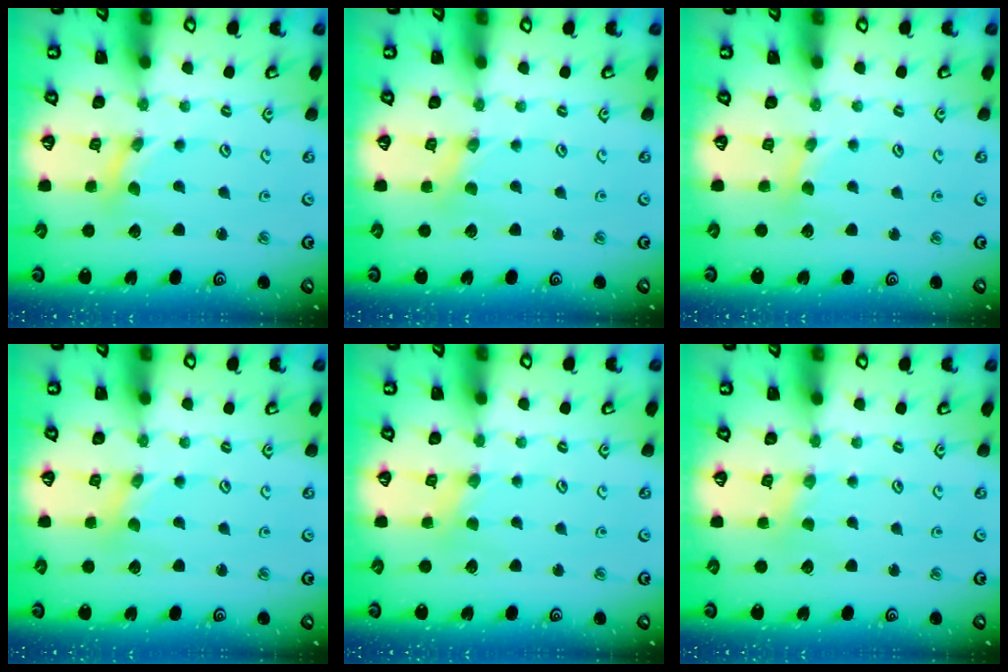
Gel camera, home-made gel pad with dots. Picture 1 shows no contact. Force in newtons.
{"total": 1.0, "press": 1.0, "slide": 0.2}
{"total": 2.0, "press": 1.9, "slide": 0.4}
{"total": 0.0}
{"total": 2.4, "press": 2.4, "slide": 0.4}
{"total": 1.0, "press": 1.0, "slide": 0.2}